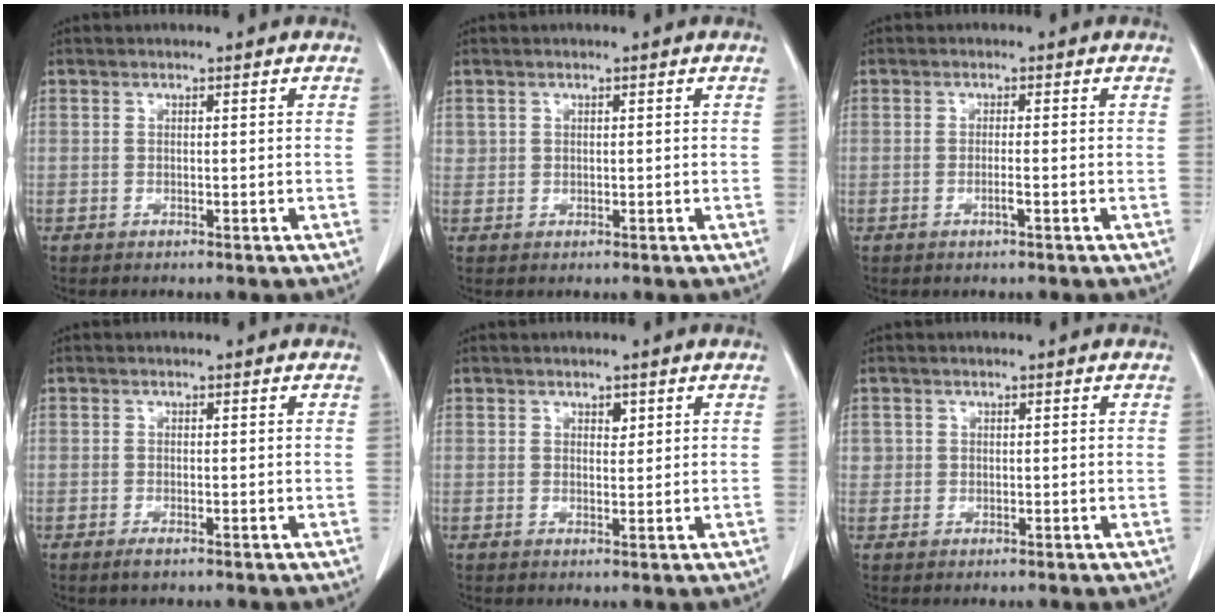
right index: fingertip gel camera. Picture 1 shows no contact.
{"total": 0.7, "force": [0.3, 0.7, 0.1], "torque": [0.010, 0.004, 0.003]}
{"total": 1.4, "force": [-0.6, -0.1, 1.2], "torque": [-0.025, -0.001, -0.011]}
{"total": 1.2, "force": [-0.8, 0.3, 0.8], "torque": [-0.018, -0.004, -0.010]}
{"total": 1.2, "force": [0.6, 0.7, 0.7], "torque": [-0.007, -0.004, 0.009]}
{"total": 1.2, "force": [0.2, 1.2, 0.1], "torque": [0.009, 0.003, 0.000]}